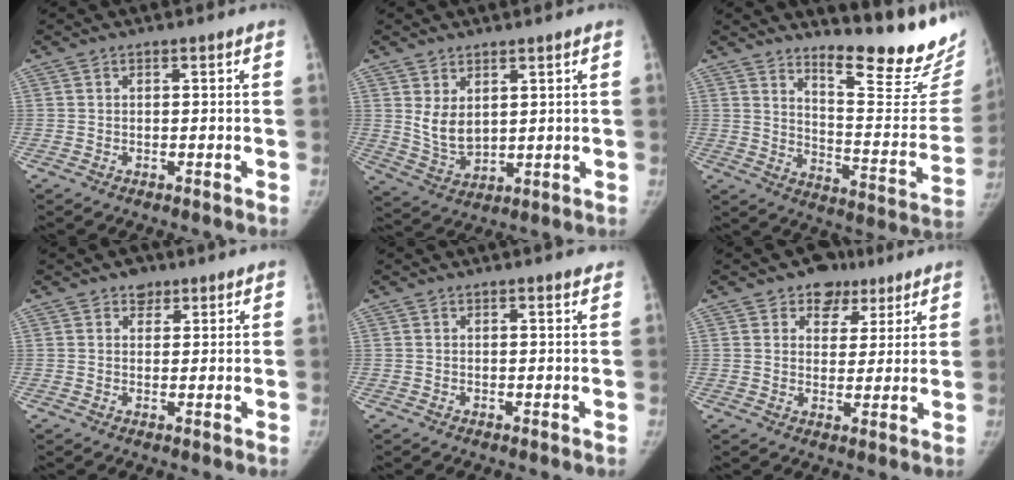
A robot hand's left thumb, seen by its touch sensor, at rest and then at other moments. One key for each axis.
{"total": 6.3, "fx": 2.3, "fy": 3.9, "fz": 4.4, "tx": -0.067, "ty": -0.024, "tz": 0.059}
{"total": 19.9, "fx": 16.8, "fy": 3.6, "fz": 10.1, "tx": -0.104, "ty": -0.172, "tz": 0.231}
{"total": 3.0, "fx": 2.0, "fy": 2.1, "fz": 0.8, "tx": 0.008, "ty": -0.009, "tz": 0.025}
{"total": 1.3, "fx": 1.1, "fy": 0.2, "fz": 0.7, "tx": -0.006, "ty": -0.005, "tz": 0.014}
{"total": 7.2, "fx": 4.5, "fy": 5.3, "fz": 1.8, "tx": 0.017, "ty": -0.015, "tz": 0.064}